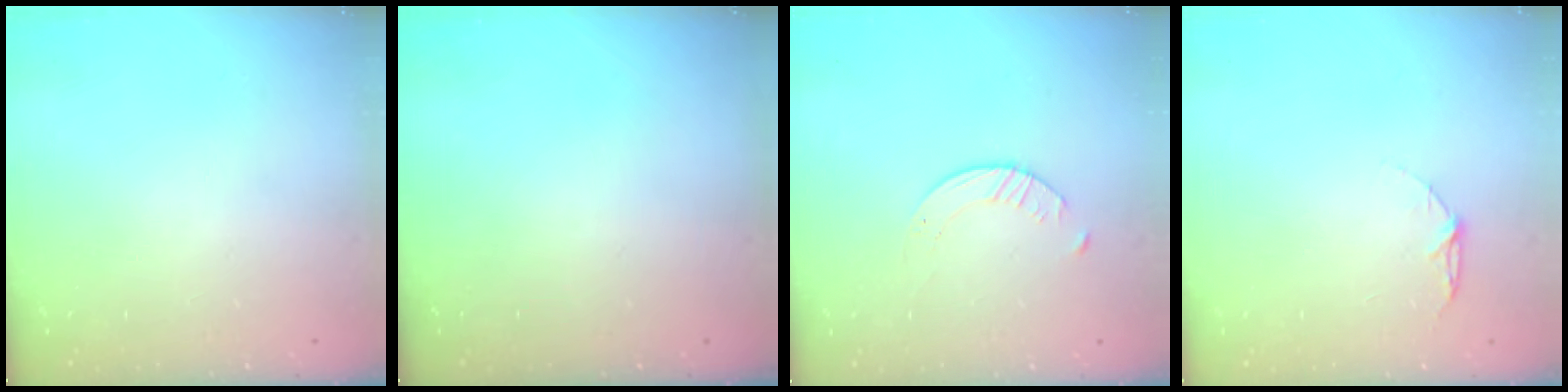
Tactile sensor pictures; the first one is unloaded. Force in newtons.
{"total": 0.0}
{"total": 3.5, "press": 3.5, "slide": 0.4}
{"total": 4.4, "press": 4.4, "slide": 0.5}